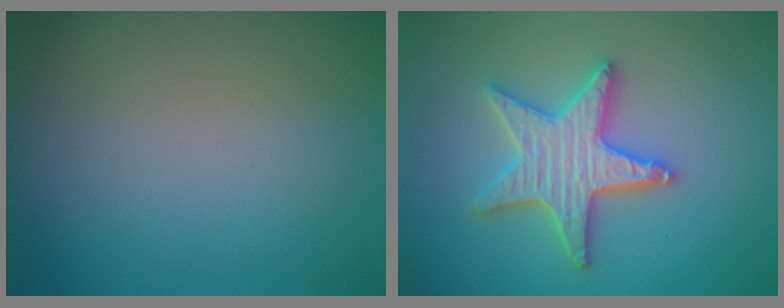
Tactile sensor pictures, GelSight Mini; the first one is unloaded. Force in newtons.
{"total": 5.2, "press": 5.1, "slide": 0.8}